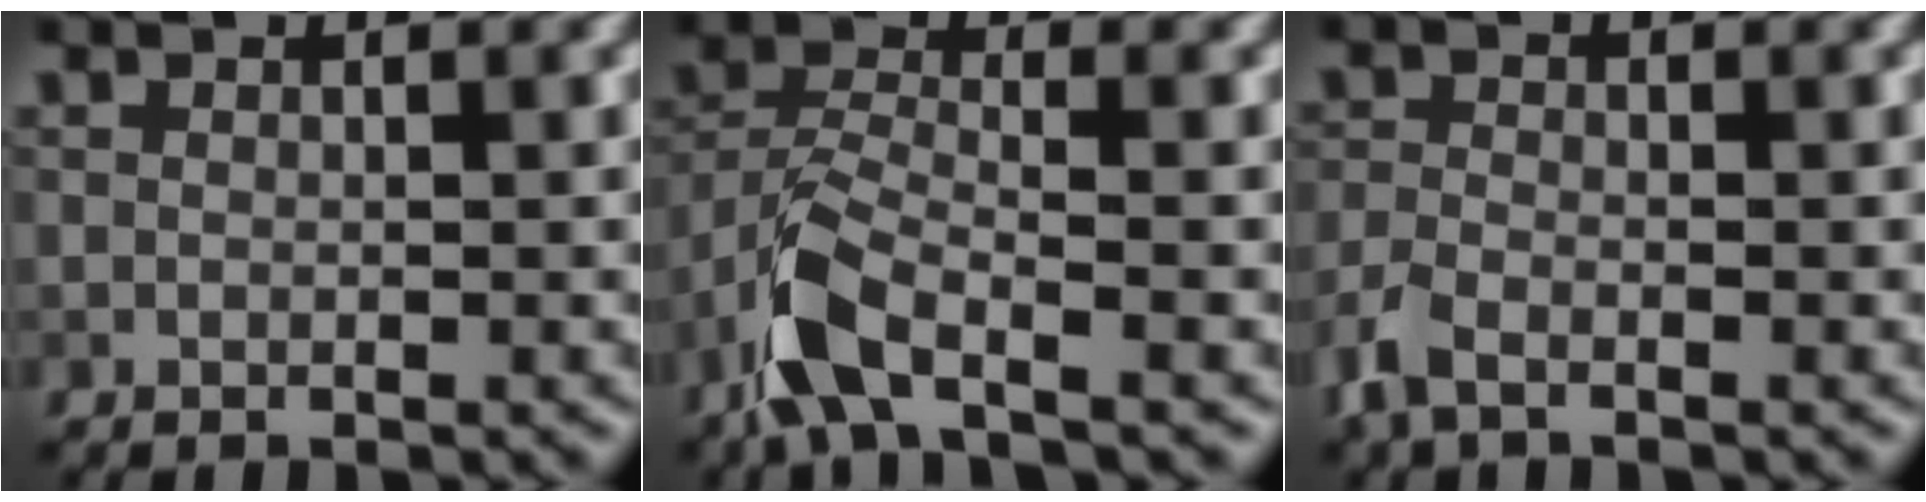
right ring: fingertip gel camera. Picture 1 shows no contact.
{"total": 5.5, "force": [-3.6, 1.8, 3.8], "torque": [-0.079, -0.002, -0.082]}
{"total": 2.7, "force": [-1.8, 1.1, 1.7], "torque": [-0.042, -0.006, -0.050]}